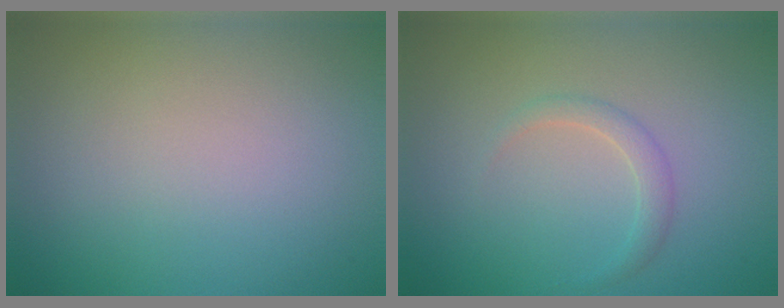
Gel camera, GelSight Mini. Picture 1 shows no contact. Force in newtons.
{"total": 1.4, "press": 1.4, "slide": 0.1}